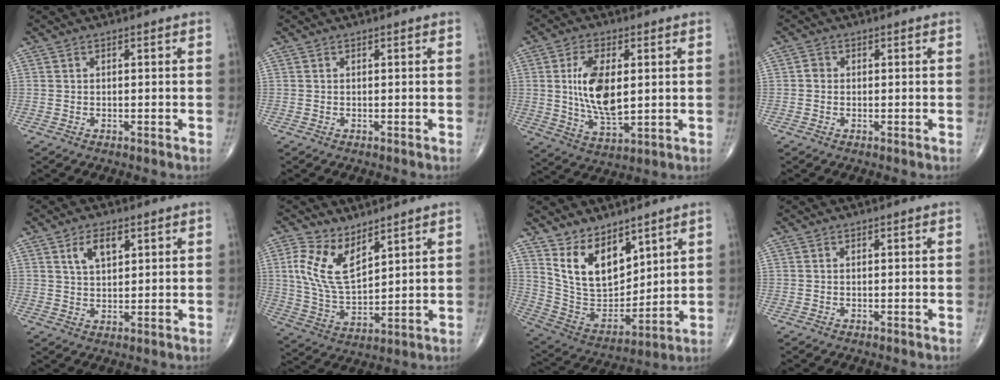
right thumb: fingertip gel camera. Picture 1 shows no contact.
{"total": 0.0}
{"total": 12.2, "force": [1.5, 5.9, 10.5], "torque": [-0.194, -0.018, 0.034]}
{"total": 1.2, "force": [-0.1, 1.1, 0.5], "torque": [-0.003, 0.003, -0.005]}
{"total": 5.5, "force": [2.6, 2.8, 3.9], "torque": [-0.062, -0.010, 0.049]}
{"total": 11.2, "force": [5.9, 5.5, 7.9], "torque": [-0.145, -0.034, 0.126]}
{"total": 13.7, "force": [8.0, 7.6, 8.1], "torque": [-0.109, -0.054, 0.178]}
{"total": 0.0}